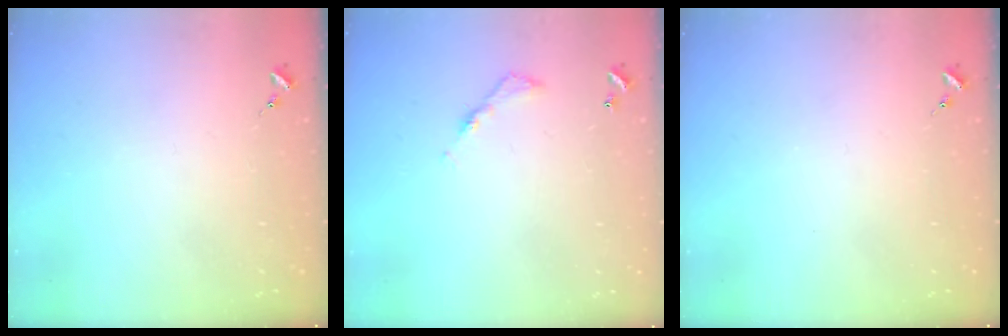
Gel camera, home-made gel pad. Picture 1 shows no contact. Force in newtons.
{"total": 4.9, "press": 4.9, "slide": 0.4}
{"total": 0.0}